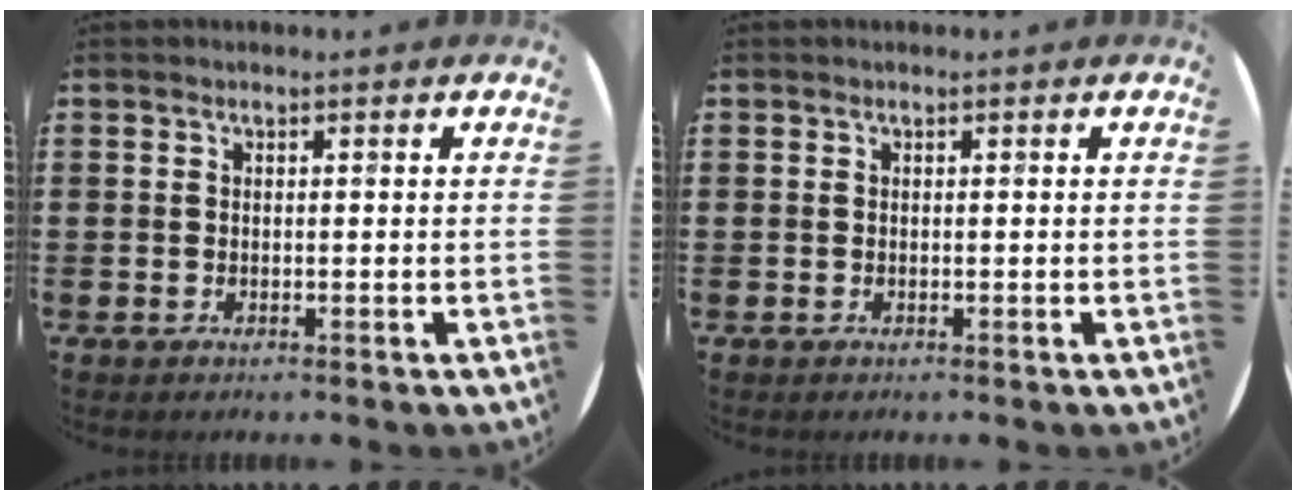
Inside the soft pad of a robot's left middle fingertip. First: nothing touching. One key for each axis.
{"total": 0.0}